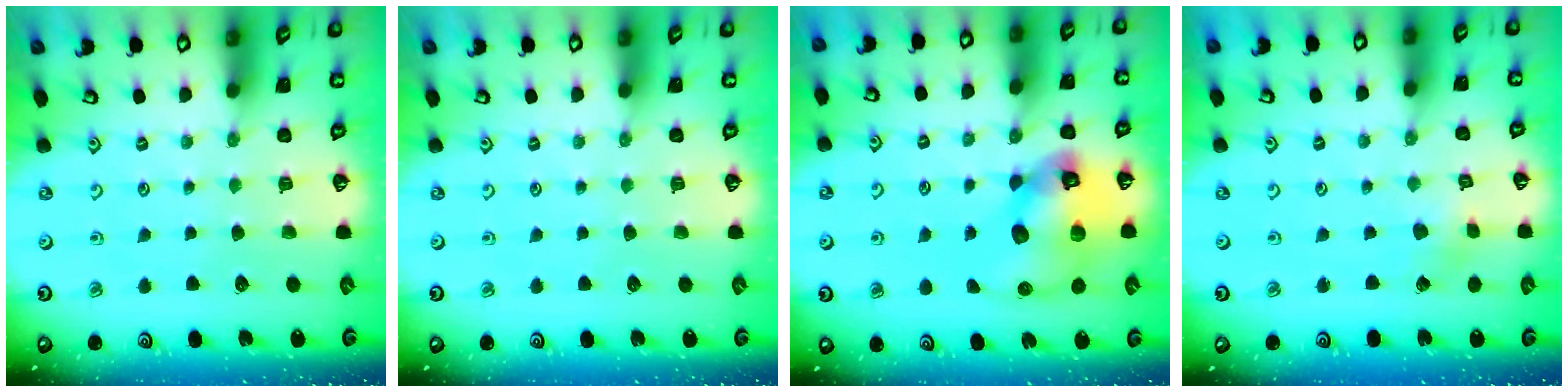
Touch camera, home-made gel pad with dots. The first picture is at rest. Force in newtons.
{"total": 0.0}
{"total": 15.4, "press": 15.2, "slide": 2.4}
{"total": 2.2, "press": 2.2, "slide": 0.2}